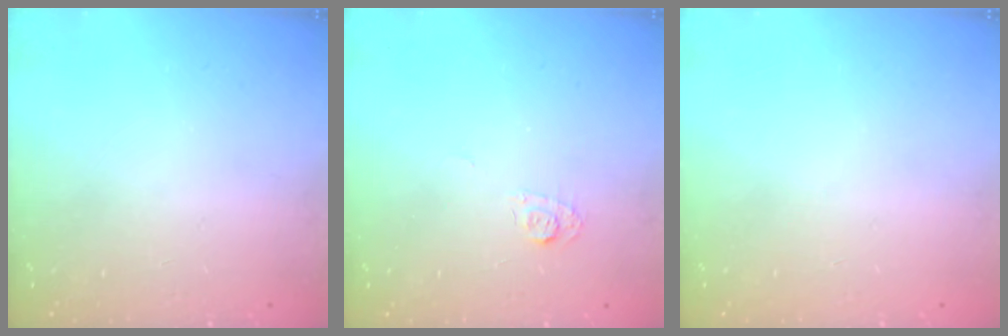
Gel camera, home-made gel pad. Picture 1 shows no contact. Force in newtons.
{"total": 4.3, "press": 4.2, "slide": 0.6}
{"total": 0.0}